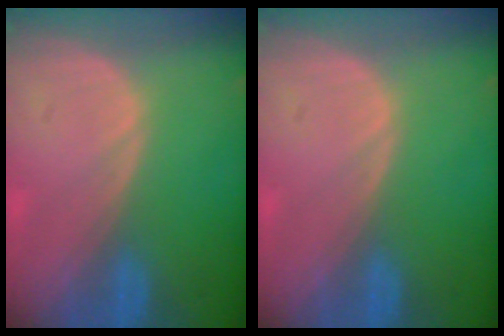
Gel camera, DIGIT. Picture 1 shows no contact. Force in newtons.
{"total": 0.0}